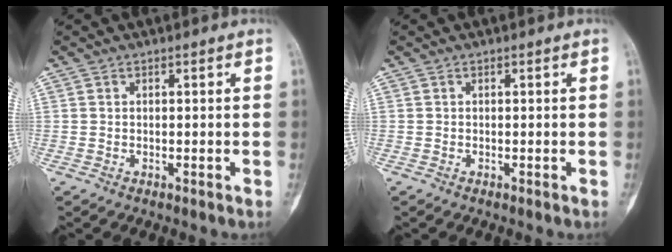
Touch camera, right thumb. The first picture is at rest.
{"total": 0.0}